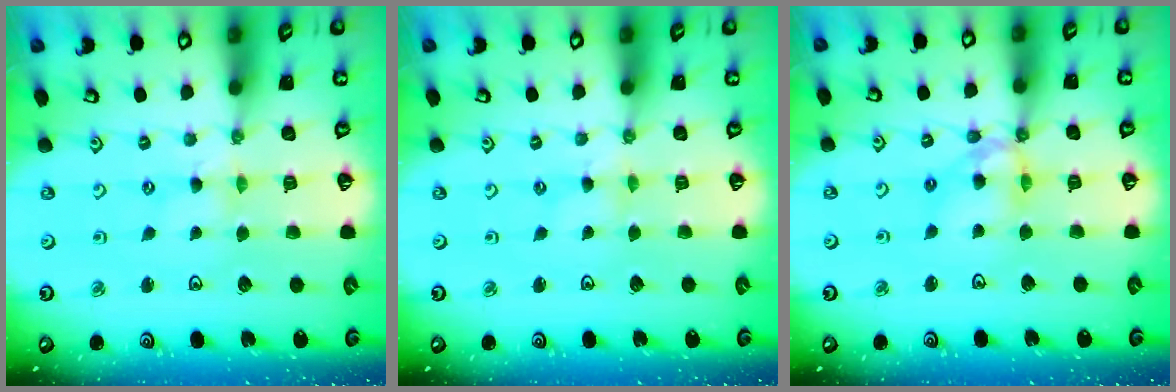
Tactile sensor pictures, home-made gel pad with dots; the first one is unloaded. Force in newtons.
{"total": 0.0}
{"total": 10.2, "press": 10.1, "slide": 1.6}